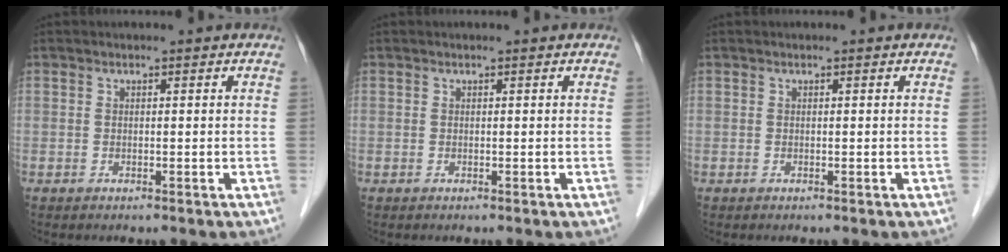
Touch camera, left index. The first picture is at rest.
{"total": 0.0}
{"total": 0.0}